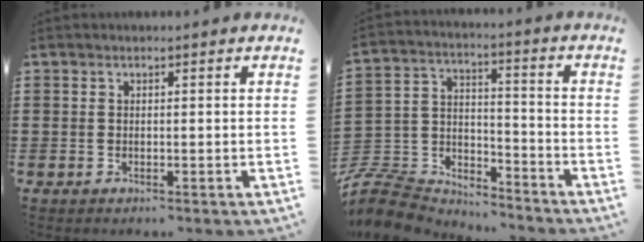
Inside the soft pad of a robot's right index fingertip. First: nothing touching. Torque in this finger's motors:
{"motor_torque": [-1.71, 0.43, -1.05, -0.21]}